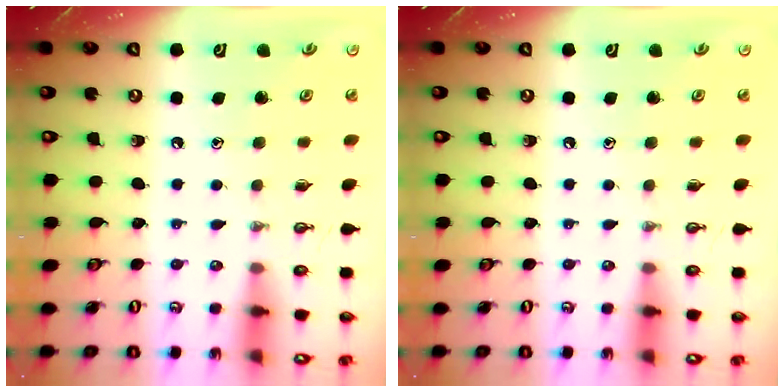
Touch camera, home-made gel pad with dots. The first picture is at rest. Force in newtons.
{"total": 0.0}